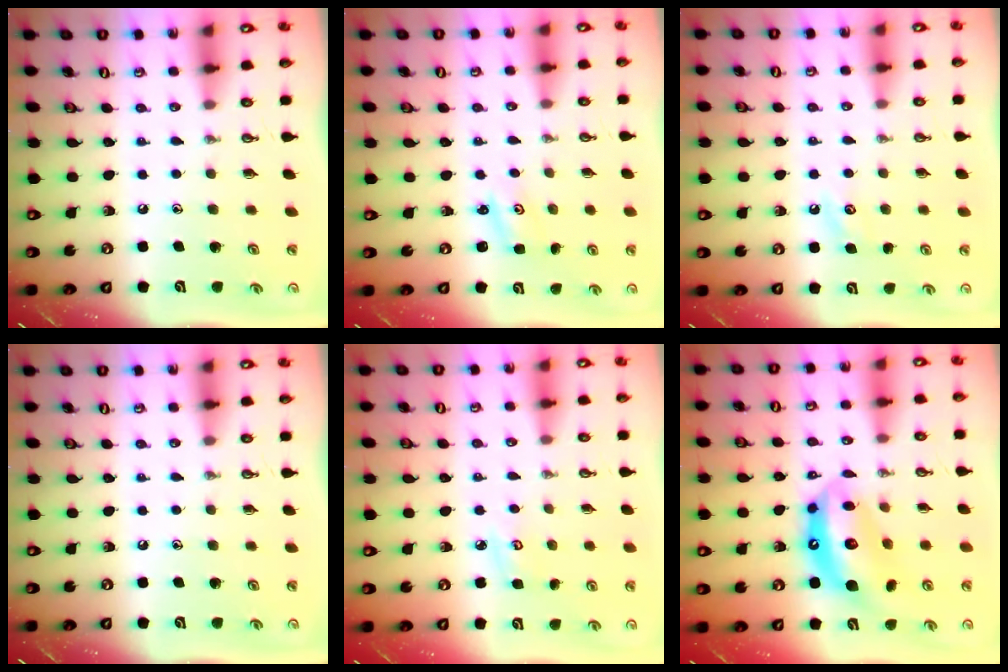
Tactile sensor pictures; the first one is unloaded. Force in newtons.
{"total": 2.0, "press": 2.0, "slide": 0.2}
{"total": 3.5, "press": 3.5, "slide": 0.4}
{"total": 0.0}
{"total": 3.9, "press": 3.9, "slide": 0.4}
{"total": 13.6, "press": 13.5, "slide": 1.5}